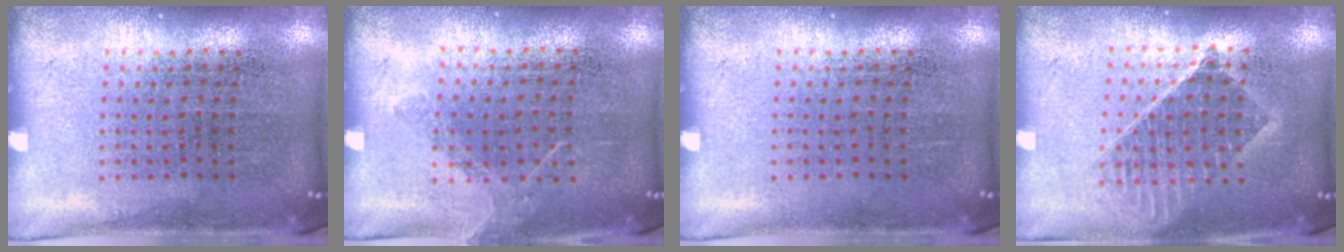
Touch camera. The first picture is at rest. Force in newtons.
{"total": 1.0, "press": 0.9, "slide": 0.5}
{"total": 0.0}
{"total": 1.5, "press": 1.3, "slide": 0.7}